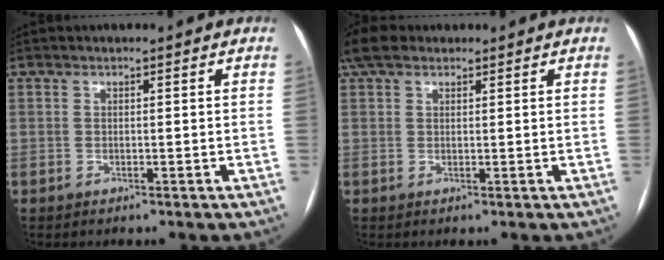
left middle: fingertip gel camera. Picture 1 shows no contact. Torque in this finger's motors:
{"motor_torque": [0.58, -0.53, 0.04, 0.01]}